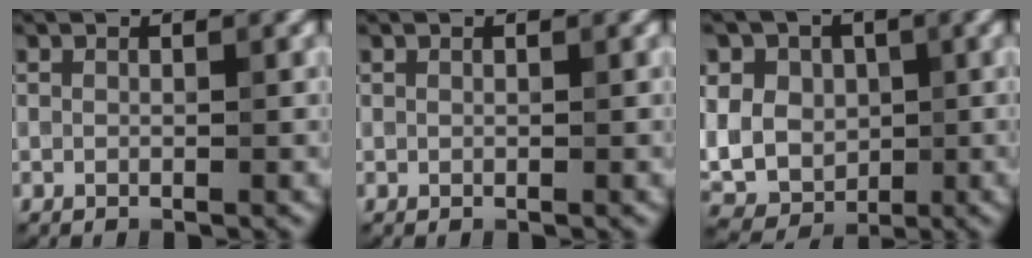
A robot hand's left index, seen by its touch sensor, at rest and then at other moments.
{"total": 0.0}
{"total": 12.3, "force": [1.8, 10.3, 6.5], "torque": [-0.125, 0.039, 0.003]}